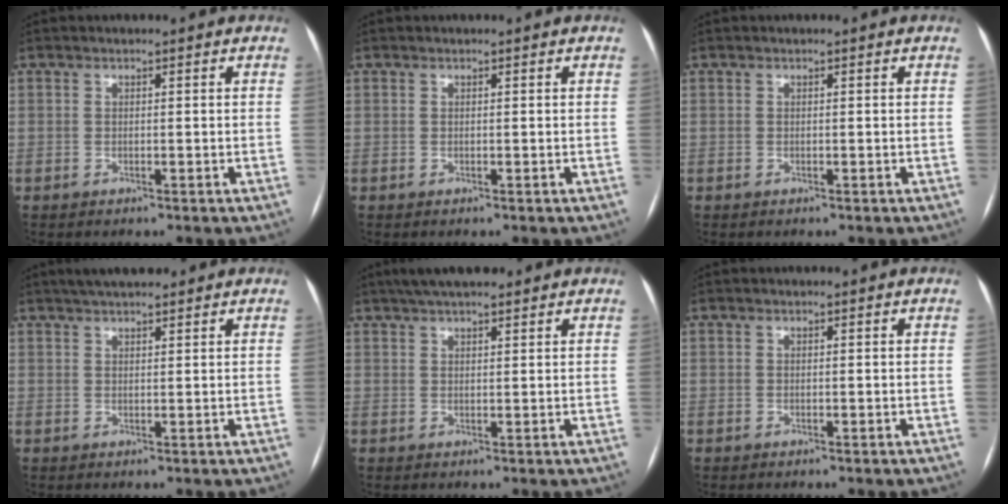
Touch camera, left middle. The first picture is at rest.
{"total": 0.0}
{"total": 0.0}
{"total": 5.5, "force": [4.6, 1.0, 2.9], "torque": [-0.045, 0.027, 0.077]}
{"total": 7.4, "force": [5.9, 1.5, 4.3], "torque": [-0.066, 0.033, 0.097]}
{"total": 0.0}